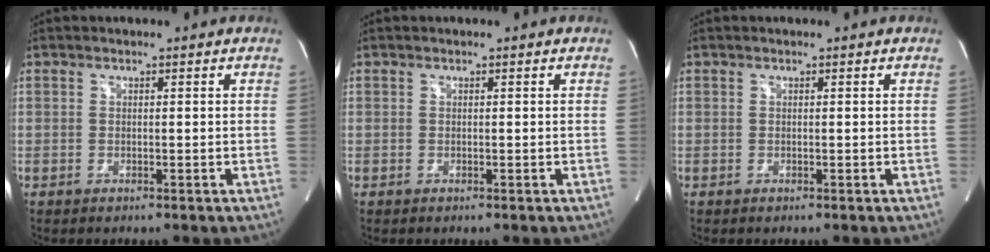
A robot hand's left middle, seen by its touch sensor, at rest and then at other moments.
{"total": 0.0}
{"total": 0.0}